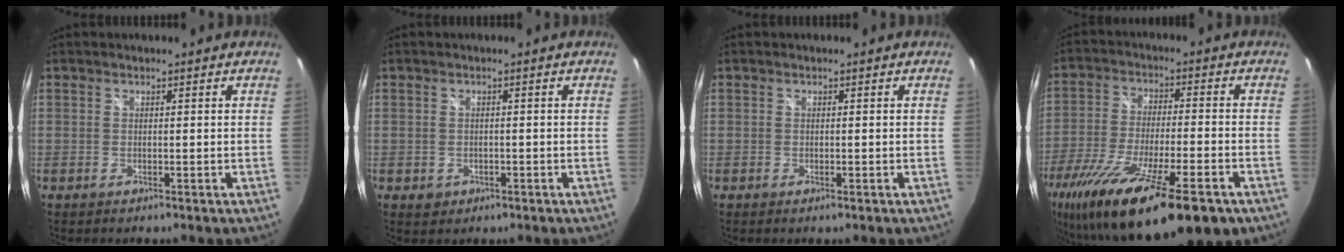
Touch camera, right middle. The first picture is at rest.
{"total": 2.5, "force": [-0.9, 2.1, 1.0], "torque": [-0.022, -0.002, -0.008]}
{"total": 0.5, "force": [-0.3, 0.2, 0.4], "torque": [-0.006, -0.002, -0.006]}
{"total": 25.3, "force": [-16.7, 6.0, 18.1], "torque": [-0.338, -0.069, -0.271]}